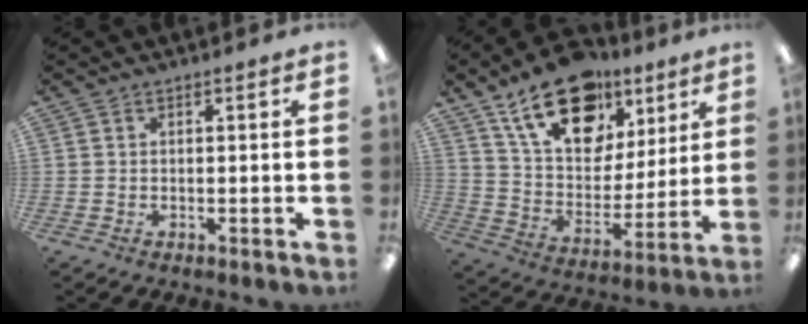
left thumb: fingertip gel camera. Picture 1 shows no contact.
{"total": 21.5, "force": [13.5, 12.4, 11.2], "torque": [-0.180, -0.067, 0.239]}